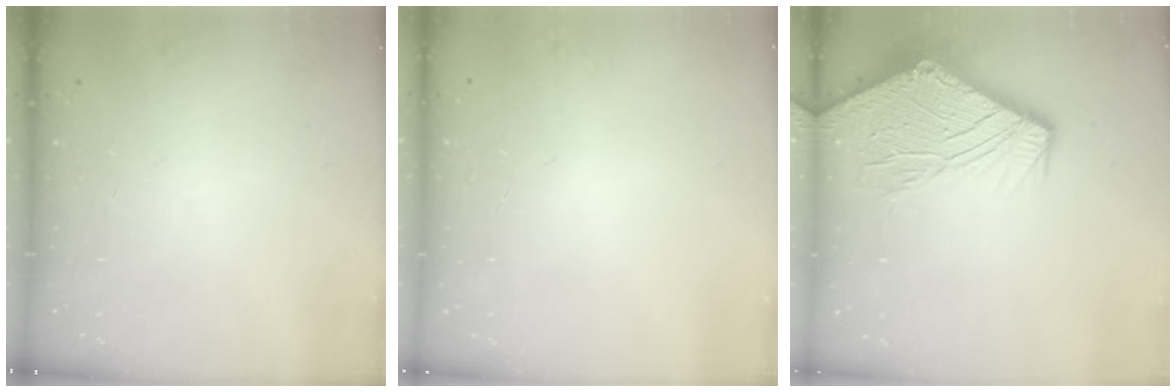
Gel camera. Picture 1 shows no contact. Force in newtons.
{"total": 0.7, "press": 0.3, "slide": 0.7}
{"total": 13.5, "press": 13.4, "slide": 1.8}